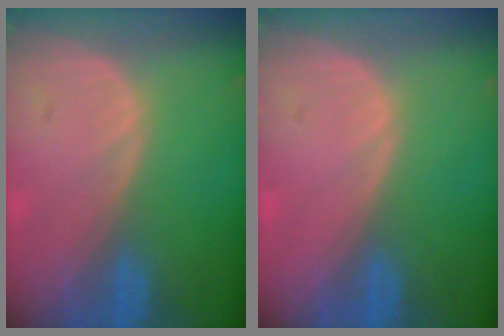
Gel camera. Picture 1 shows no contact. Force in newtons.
{"total": 0.0}